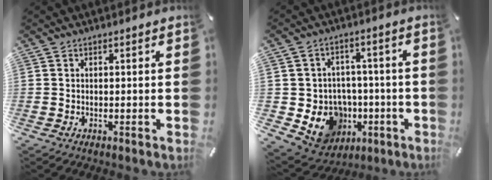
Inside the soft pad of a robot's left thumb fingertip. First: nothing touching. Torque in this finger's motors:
{"motor_torque": [0.28, 0.49, 0.68, 0.30, 0.09]}